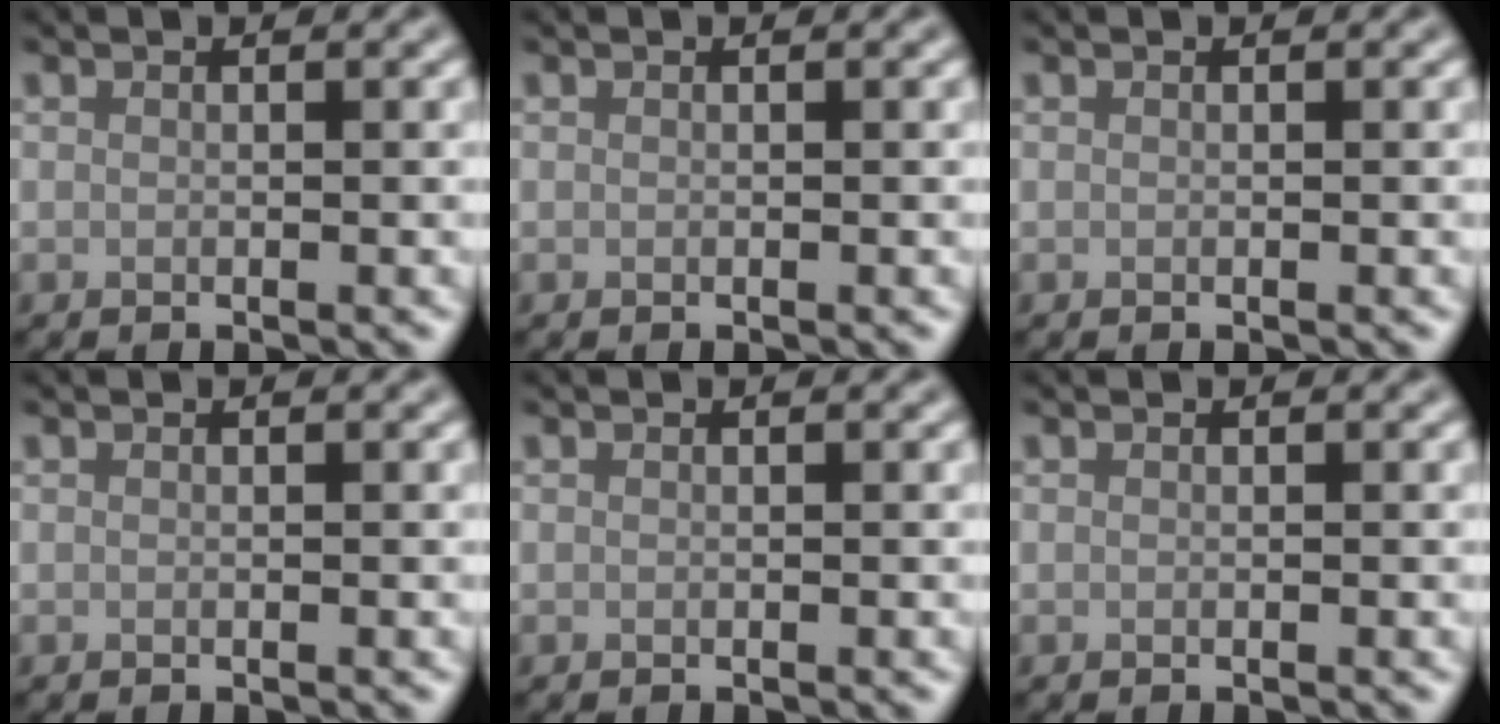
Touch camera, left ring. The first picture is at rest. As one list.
[{"total": 0.0}, {"total": 0.0}, {"total": 0.0}, {"total": 0.0}, {"total": 0.0}]